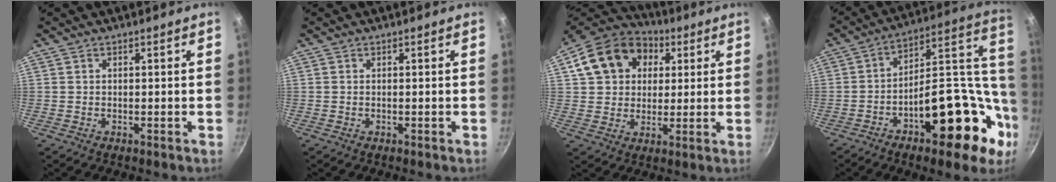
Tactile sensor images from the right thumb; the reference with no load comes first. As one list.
[{"total": 0.0}, {"total": 17.1, "force": [5.0, 13.5, 9.2], "torque": [-0.145, 0.027, 0.074]}, {"total": 25.4, "force": [-9.0, 12.5, 20.2], "torque": [-0.232, 0.067, -0.131]}]